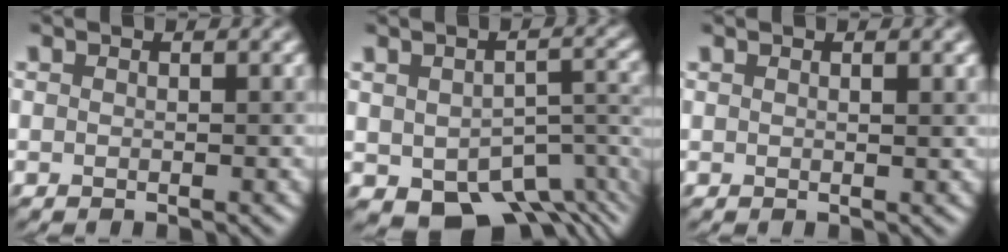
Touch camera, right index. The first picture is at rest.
{"total": 9.1, "force": [-4.5, 5.3, 5.9], "torque": [-0.090, -0.030, -0.055]}
{"total": 0.7, "force": [0.4, 0.1, 0.6], "torque": [-0.006, 0.003, 0.005]}